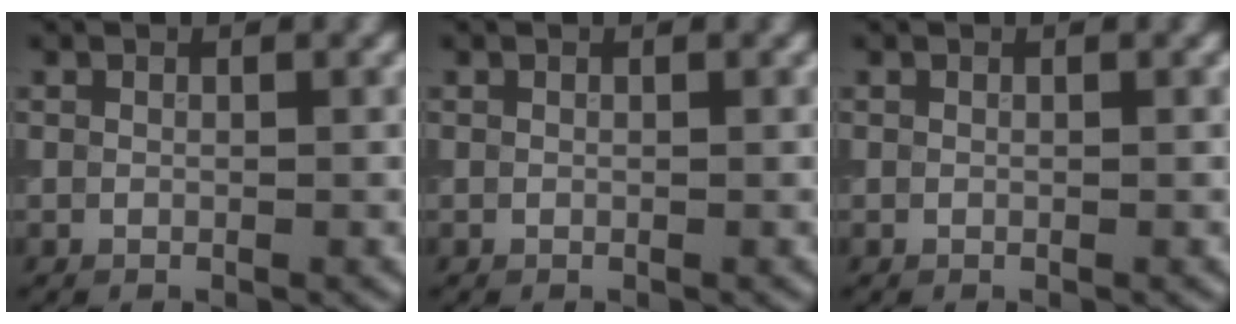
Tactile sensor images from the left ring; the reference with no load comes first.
{"total": 0.0}
{"total": 0.0}